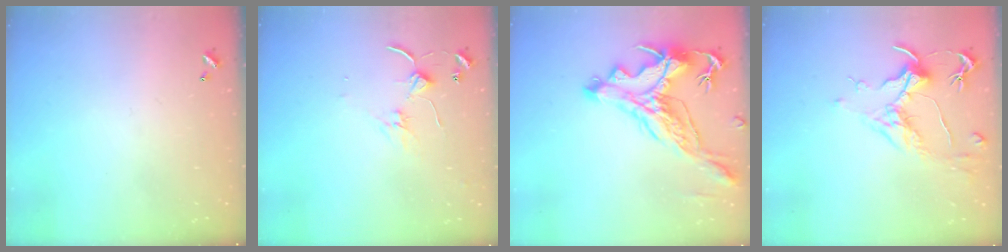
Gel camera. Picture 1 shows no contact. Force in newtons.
{"total": 1.4, "press": 1.3, "slide": 0.2}
{"total": 6.8, "press": 6.6, "slide": 1.9}
{"total": 1.7, "press": 1.5, "slide": 0.9}